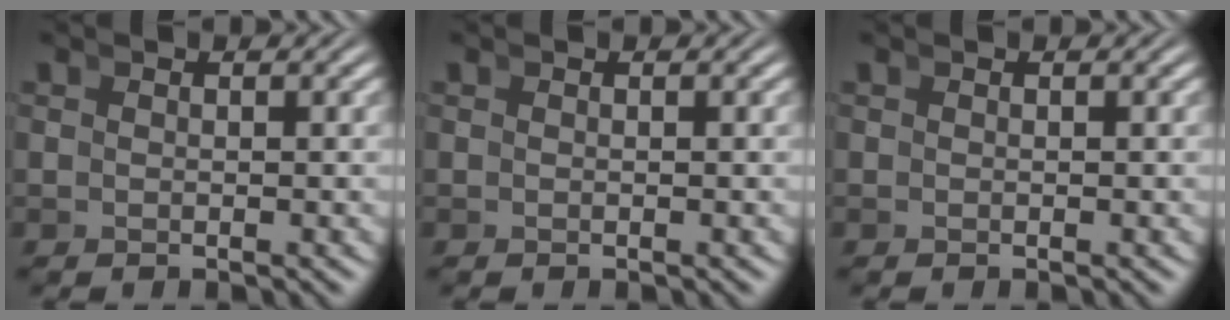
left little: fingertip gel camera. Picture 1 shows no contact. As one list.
[{"total": 0.0}, {"total": 0.0}]